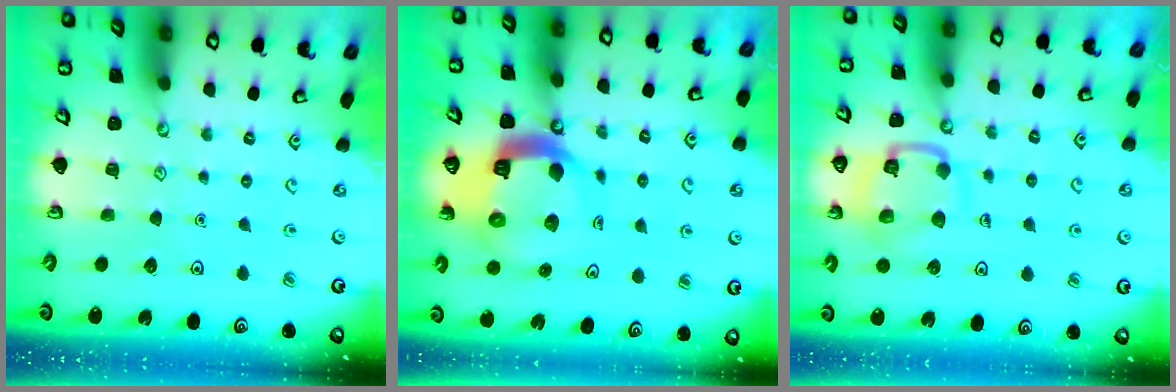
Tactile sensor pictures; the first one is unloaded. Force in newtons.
{"total": 15.7, "press": 15.6, "slide": 1.7}
{"total": 13.0, "press": 13.0, "slide": 1.4}